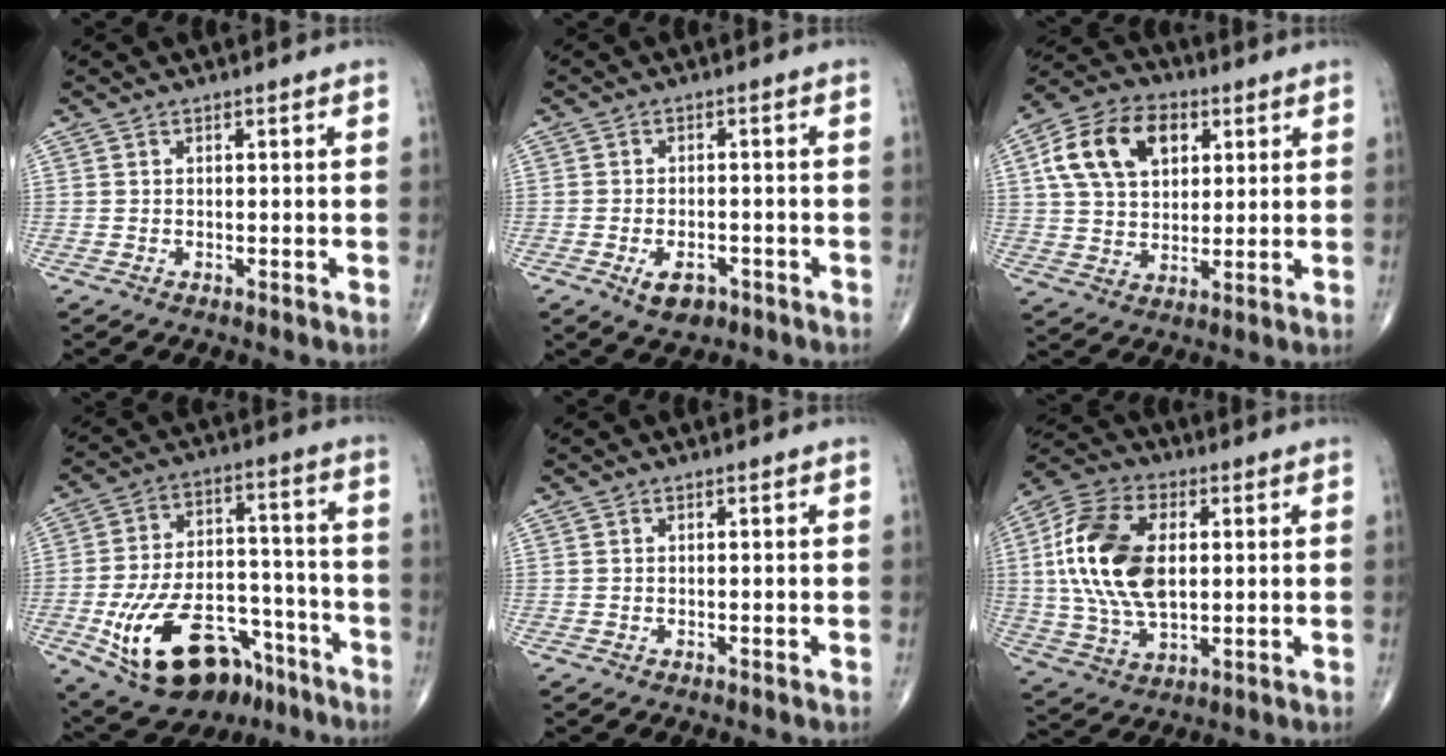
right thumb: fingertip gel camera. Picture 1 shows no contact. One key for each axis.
{"total": 4.8, "fx": -2.4, "fy": 2.7, "fz": 3.1, "tx": -0.047, "ty": 0.007, "tz": -0.034}
{"total": 15.1, "fx": 5.0, "fy": 10.2, "fz": 10.0, "tx": -0.162, "ty": 0.005, "tz": 0.087}
{"total": 22.8, "fx": -11.9, "fy": 12.6, "fz": 14.9, "tx": -0.259, "ty": 0.070, "tz": -0.180}
{"total": 0.0}
{"total": 18.7, "fx": 2.3, "fy": 10.9, "fz": 15.1, "tx": -0.302, "ty": 0.001, "tz": 0.041}